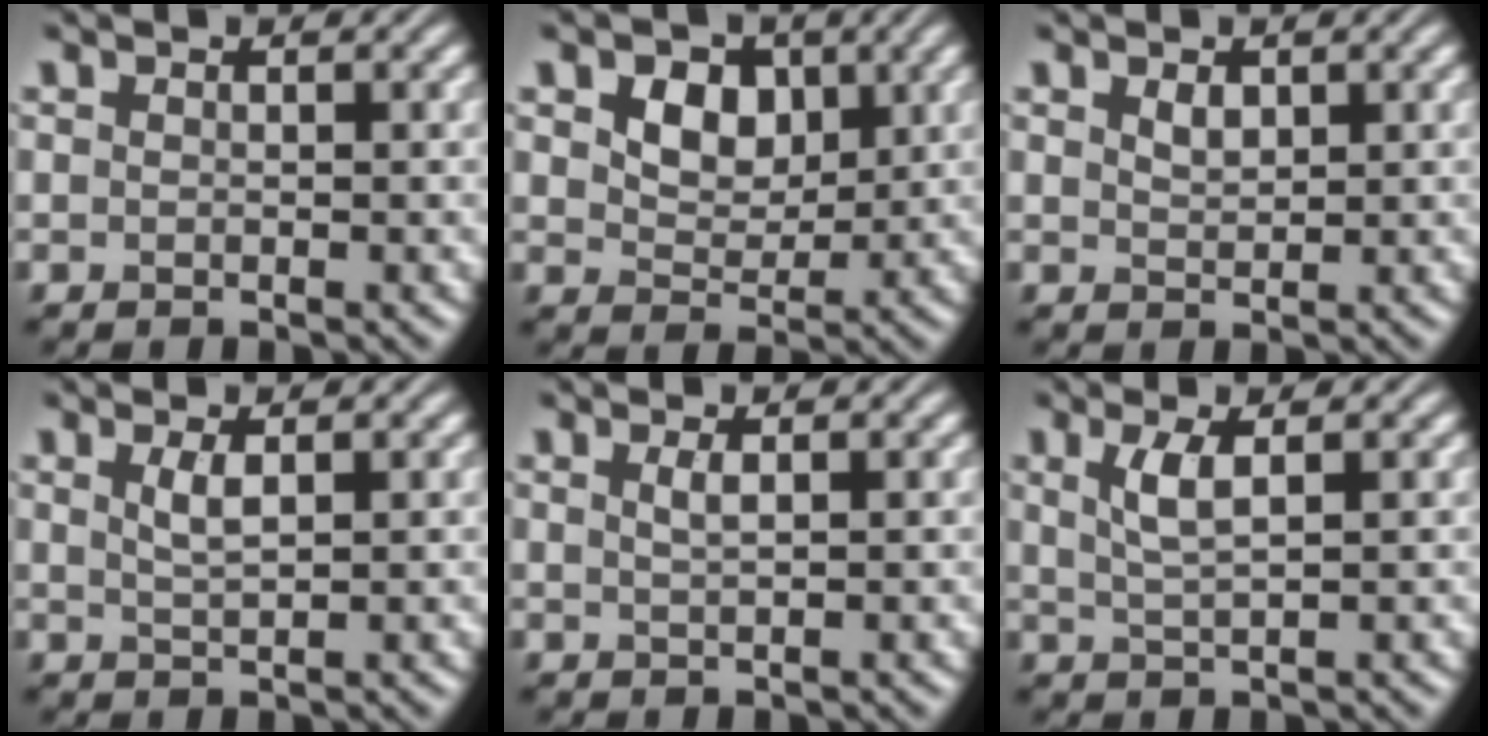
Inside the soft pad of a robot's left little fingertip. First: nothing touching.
{"total": 4.7, "force": [1.8, 3.3, 2.8], "torque": [-0.057, -0.003, 0.022]}
{"total": 1.3, "force": [0.8, 0.7, 0.8], "torque": [-0.016, 0.000, 0.017]}
{"total": 1.6, "force": [0.7, 0.4, 1.4], "torque": [-0.031, 0.000, 0.015]}
{"total": 1.1, "force": [0.4, 0.3, 1.0], "torque": [-0.018, 0.003, 0.008]}
{"total": 2.5, "force": [0.9, 0.7, 2.3], "torque": [-0.048, -0.001, 0.019]}